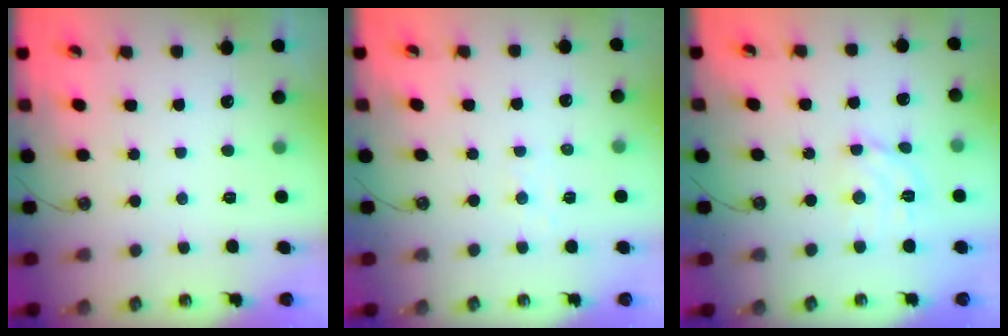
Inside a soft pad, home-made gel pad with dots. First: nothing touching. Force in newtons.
{"total": 4.2, "press": 4.2, "slide": 0.5}
{"total": 7.5, "press": 7.5, "slide": 0.8}